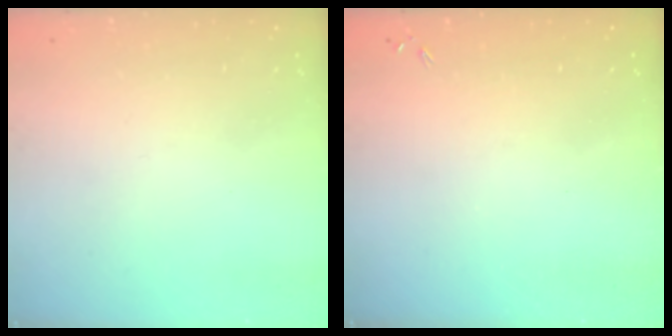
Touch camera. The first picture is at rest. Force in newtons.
{"total": 0.0}